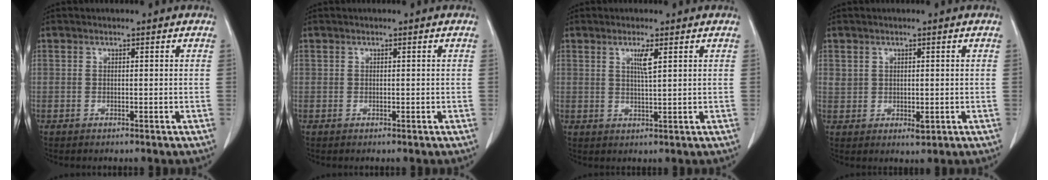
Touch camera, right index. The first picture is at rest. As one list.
[{"total": 0.0}, {"total": 2.9, "force": [1.2, 0.0, 2.6], "torque": [-0.051, -0.004, 0.023]}, {"total": 2.5, "force": [0.4, 1.8, 1.6], "torque": [-0.022, -0.002, 0.017]}]